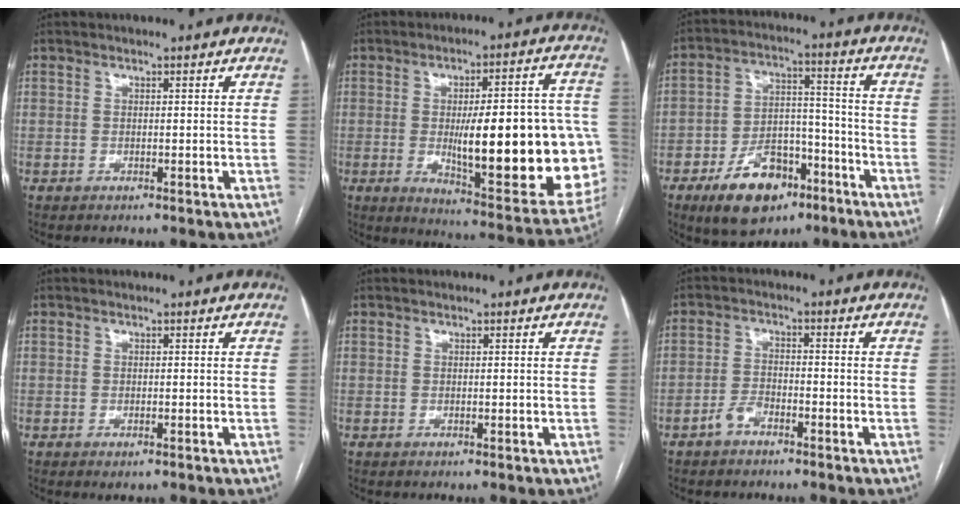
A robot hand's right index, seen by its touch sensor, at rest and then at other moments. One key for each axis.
{"total": 26.2, "fx": -3.1, "fy": 6.0, "fz": 25.3, "tx": -0.269, "ty": 0.010, "tz": -0.023}
{"total": 13.0, "fx": -7.7, "fy": 7.1, "fz": 7.7, "tx": -0.129, "ty": 0.017, "tz": -0.123}
{"total": 0.9, "fx": -0.5, "fy": 0.2, "fz": 0.6, "tx": -0.009, "ty": -0.002, "tz": -0.004}
{"total": 0.0}
{"total": 2.9, "fx": -2.1, "fy": 1.3, "fz": 1.5, "tx": -0.029, "ty": 0.005, "tz": -0.040}